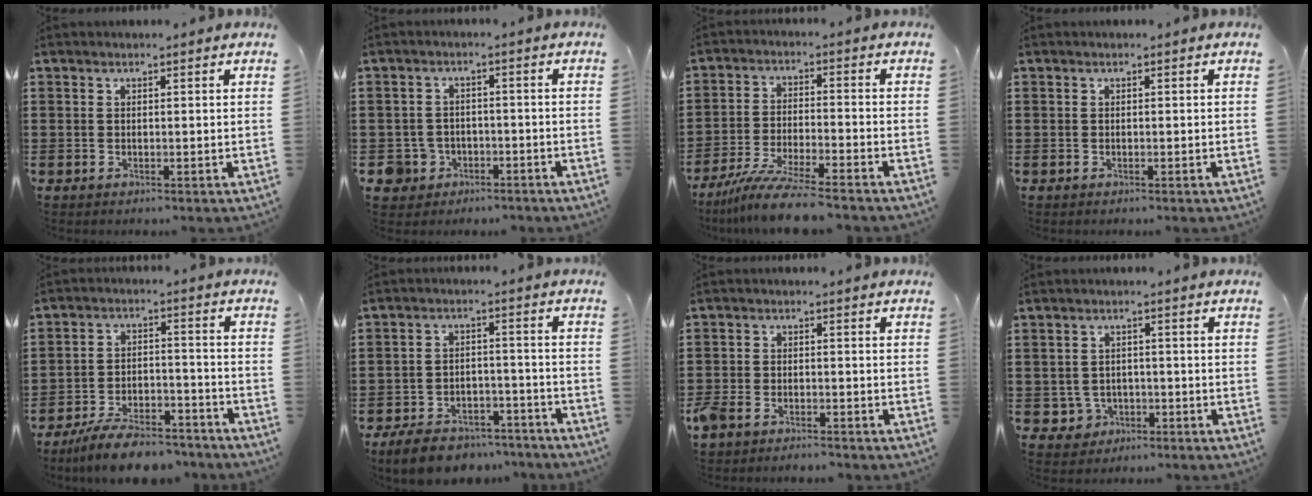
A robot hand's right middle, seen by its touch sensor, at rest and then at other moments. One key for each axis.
{"total": 3.9, "fx": -2.3, "fy": 3.1, "fz": 0.4, "tx": -0.031, "ty": 0.002, "tz": -0.052}
{"total": 8.2, "fx": -7.0, "fy": 0.1, "fz": 4.1, "tx": -0.084, "ty": -0.008, "tz": -0.134}
{"total": 0.0}
{"total": 8.1, "fx": -7.5, "fy": 1.4, "fz": 2.5, "tx": -0.040, "ty": 0.019, "tz": -0.143}
{"total": 7.0, "fx": -6.5, "fy": 1.6, "fz": 1.9, "tx": -0.035, "ty": 0.017, "tz": -0.127}
{"total": 3.3, "fx": -3.1, "fy": 1.1, "fz": 0.7, "tx": -0.036, "ty": -0.003, "tz": -0.070}
{"total": 2.6, "fx": -1.4, "fy": 2.1, "fz": 0.6, "tx": -0.020, "ty": 0.002, "tz": -0.032}